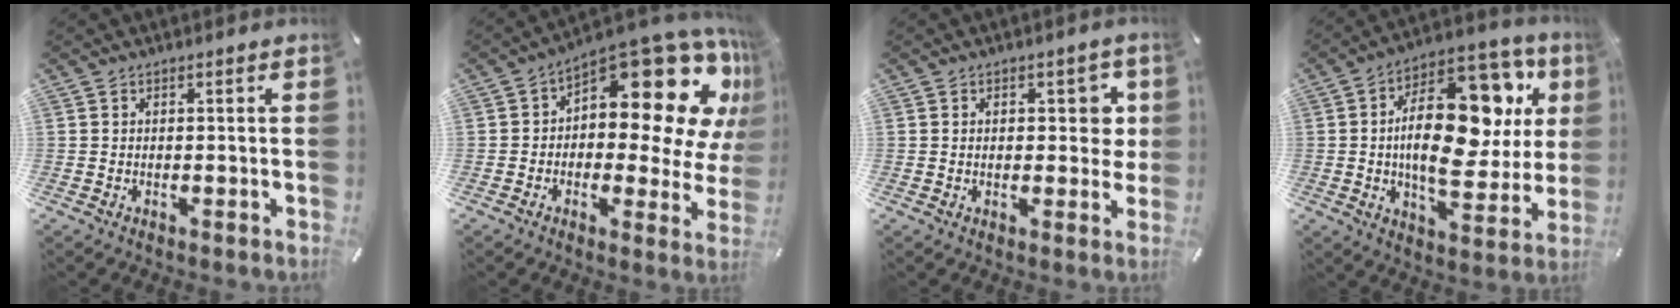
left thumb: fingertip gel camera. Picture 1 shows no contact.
{"total": 20.5, "force": [9.1, 10.2, 15.2], "torque": [-0.191, -0.085, 0.151]}
{"total": 6.1, "force": [1.4, 3.6, 4.8], "torque": [-0.049, -0.005, 0.014]}
{"total": 26.5, "force": [4.6, 14.2, 21.9], "torque": [-0.351, -0.029, 0.081]}